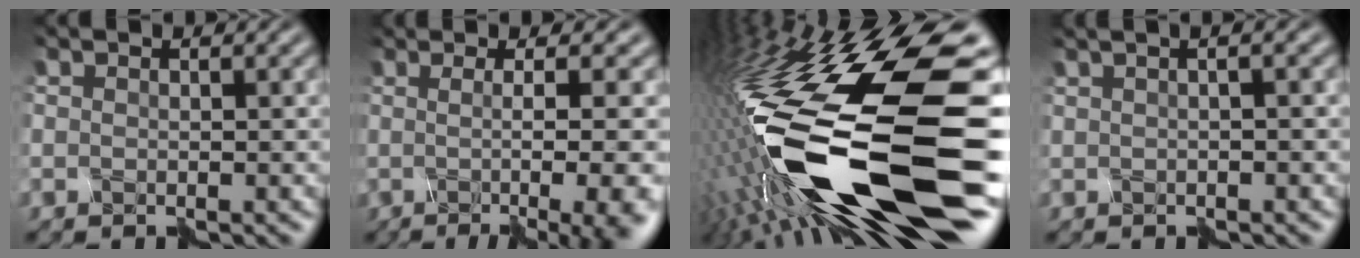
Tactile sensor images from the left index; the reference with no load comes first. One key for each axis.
{"total": 9.5, "fx": -1.4, "fy": 2.1, "fz": 9.1, "tx": -0.076, "ty": 0.007, "tz": -0.016}
{"total": 18.2, "fx": -6.6, "fy": 3.2, "fz": 16.7, "tx": -0.313, "ty": -0.004, "tz": -0.116}
{"total": 1.1, "fx": -0.1, "fy": -1.0, "fz": 0.5, "tx": -0.009, "ty": 0.005, "tz": 0.008}